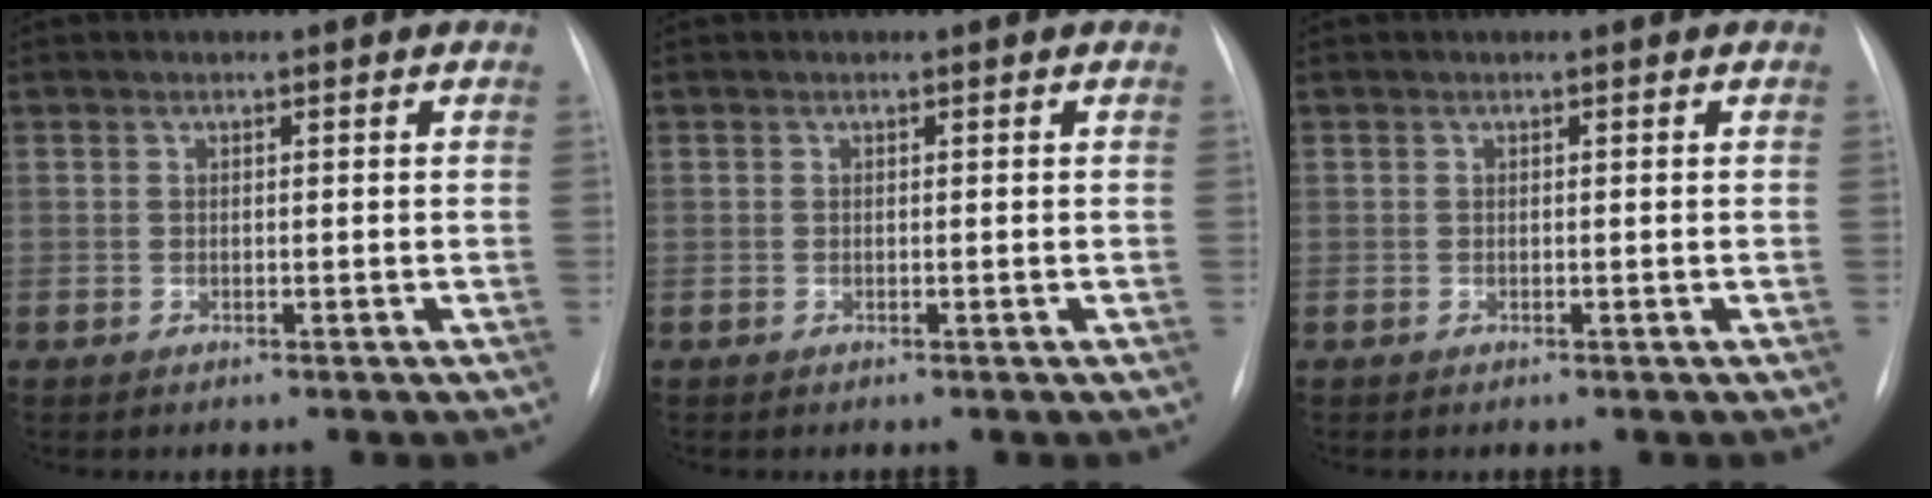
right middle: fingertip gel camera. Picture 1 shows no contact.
{"total": 0.0}
{"total": 0.0}